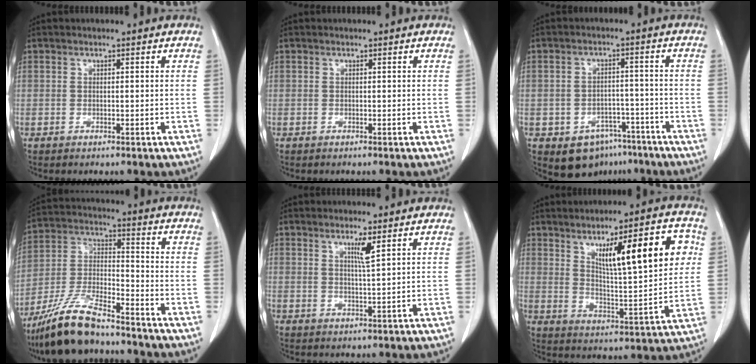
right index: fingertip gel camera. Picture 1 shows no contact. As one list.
[{"total": 0.0}, {"total": 7.4, "force": [-4.6, 5.2, 2.7], "torque": [-0.037, 0.013, -0.058]}, {"total": 13.2, "force": [-10.8, 2.4, 7.3], "torque": [-0.153, -0.014, -0.200]}, {"total": 2.8, "force": [1.5, -0.4, 2.4], "torque": [-0.045, -0.007, 0.028]}, {"total": 16.1, "force": [5.6, 2.7, 14.8], "torque": [-0.220, 0.012, 0.093]}]